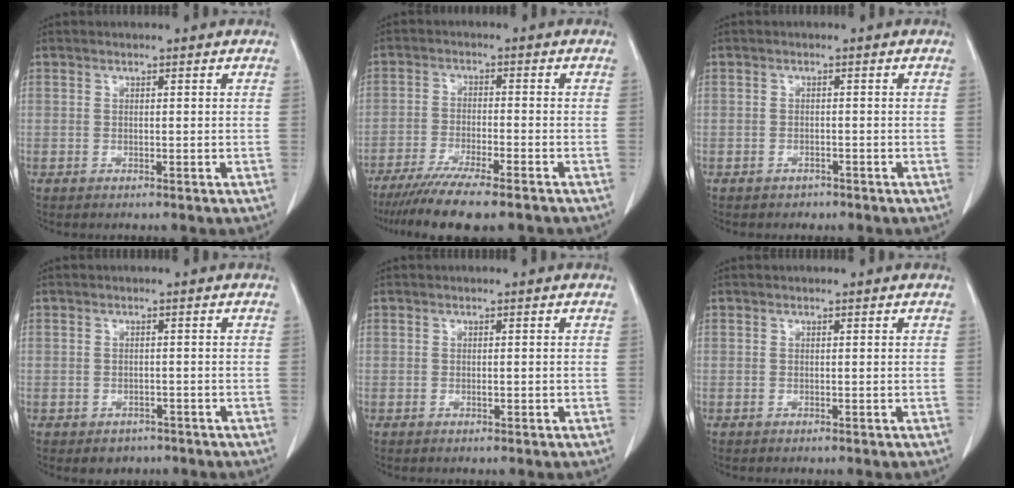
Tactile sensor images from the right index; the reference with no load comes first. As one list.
[{"total": 11.6, "force": [-9.4, 0.8, 6.8], "torque": [-0.101, -0.026, -0.148]}, {"total": 1.2, "force": [-0.9, 0.8, 0.0], "torque": [-0.010, 0.002, -0.013]}, {"total": 2.4, "force": [-1.5, 1.8, 0.5], "torque": [-0.006, 0.005, -0.013]}, {"total": 0.6, "force": [-0.1, 0.2, 0.6], "torque": [-0.009, -0.001, 0.001]}, {"total": 0.0}]